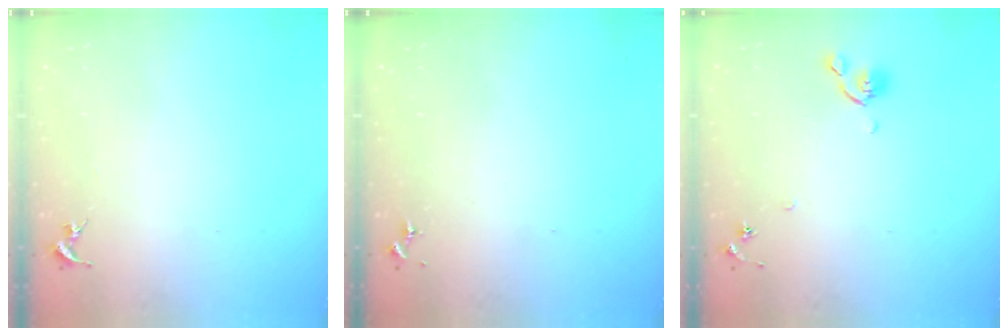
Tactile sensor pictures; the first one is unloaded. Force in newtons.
{"total": 0.0}
{"total": 6.2, "press": 6.2, "slide": 0.8}